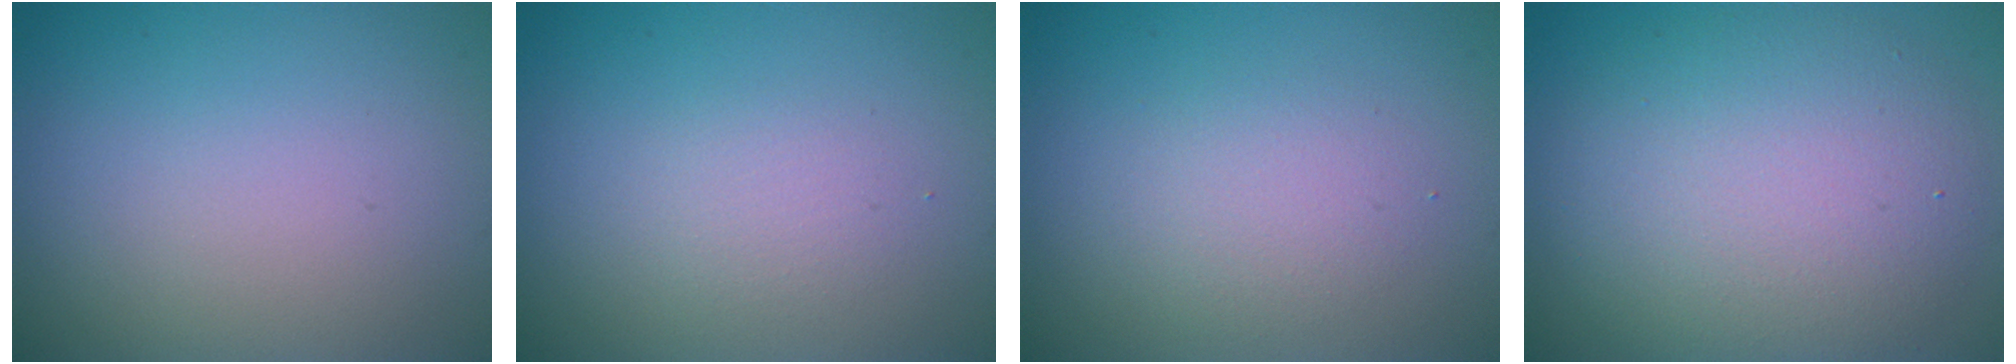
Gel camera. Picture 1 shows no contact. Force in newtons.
{"total": 1.4, "press": 1.4, "slide": 0.1}
{"total": 2.1, "press": 2.1, "slide": 0.2}
{"total": 7.8, "press": 7.8, "slide": 0.5}